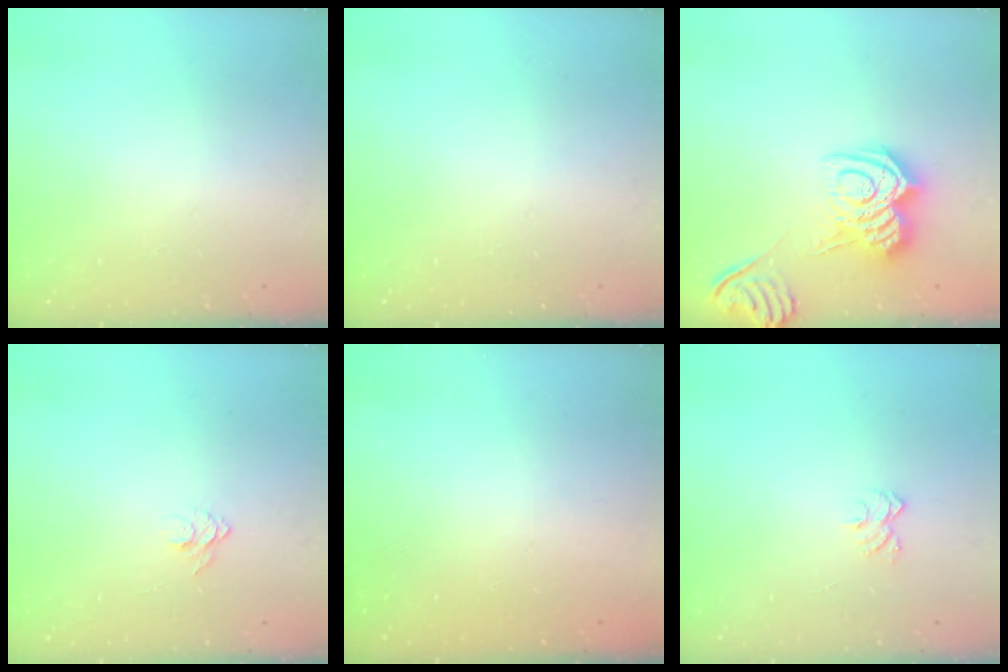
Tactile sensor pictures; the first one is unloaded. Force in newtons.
{"total": 0.0}
{"total": 12.8, "press": 12.8, "slide": 0.6}
{"total": 5.8, "press": 5.7, "slide": 0.5}
{"total": 2.3, "press": 2.2, "slide": 0.7}
{"total": 7.1, "press": 7.0, "slide": 0.6}